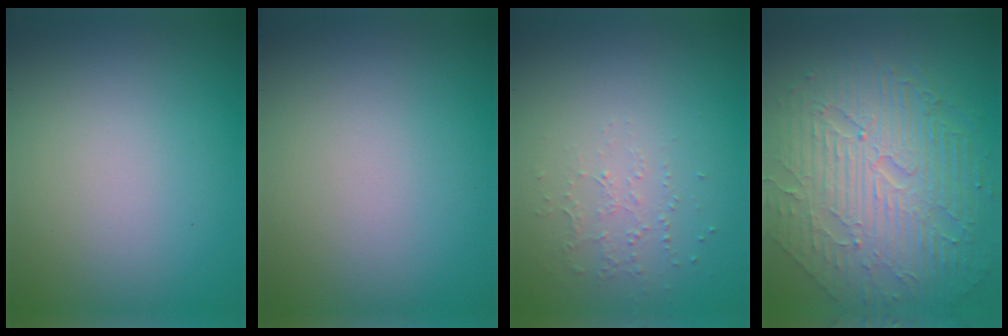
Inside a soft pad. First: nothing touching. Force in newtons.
{"total": 0.0}
{"total": 1.0, "press": 0.6, "slide": 0.8}
{"total": 9.8, "press": 6.5, "slide": 7.3}